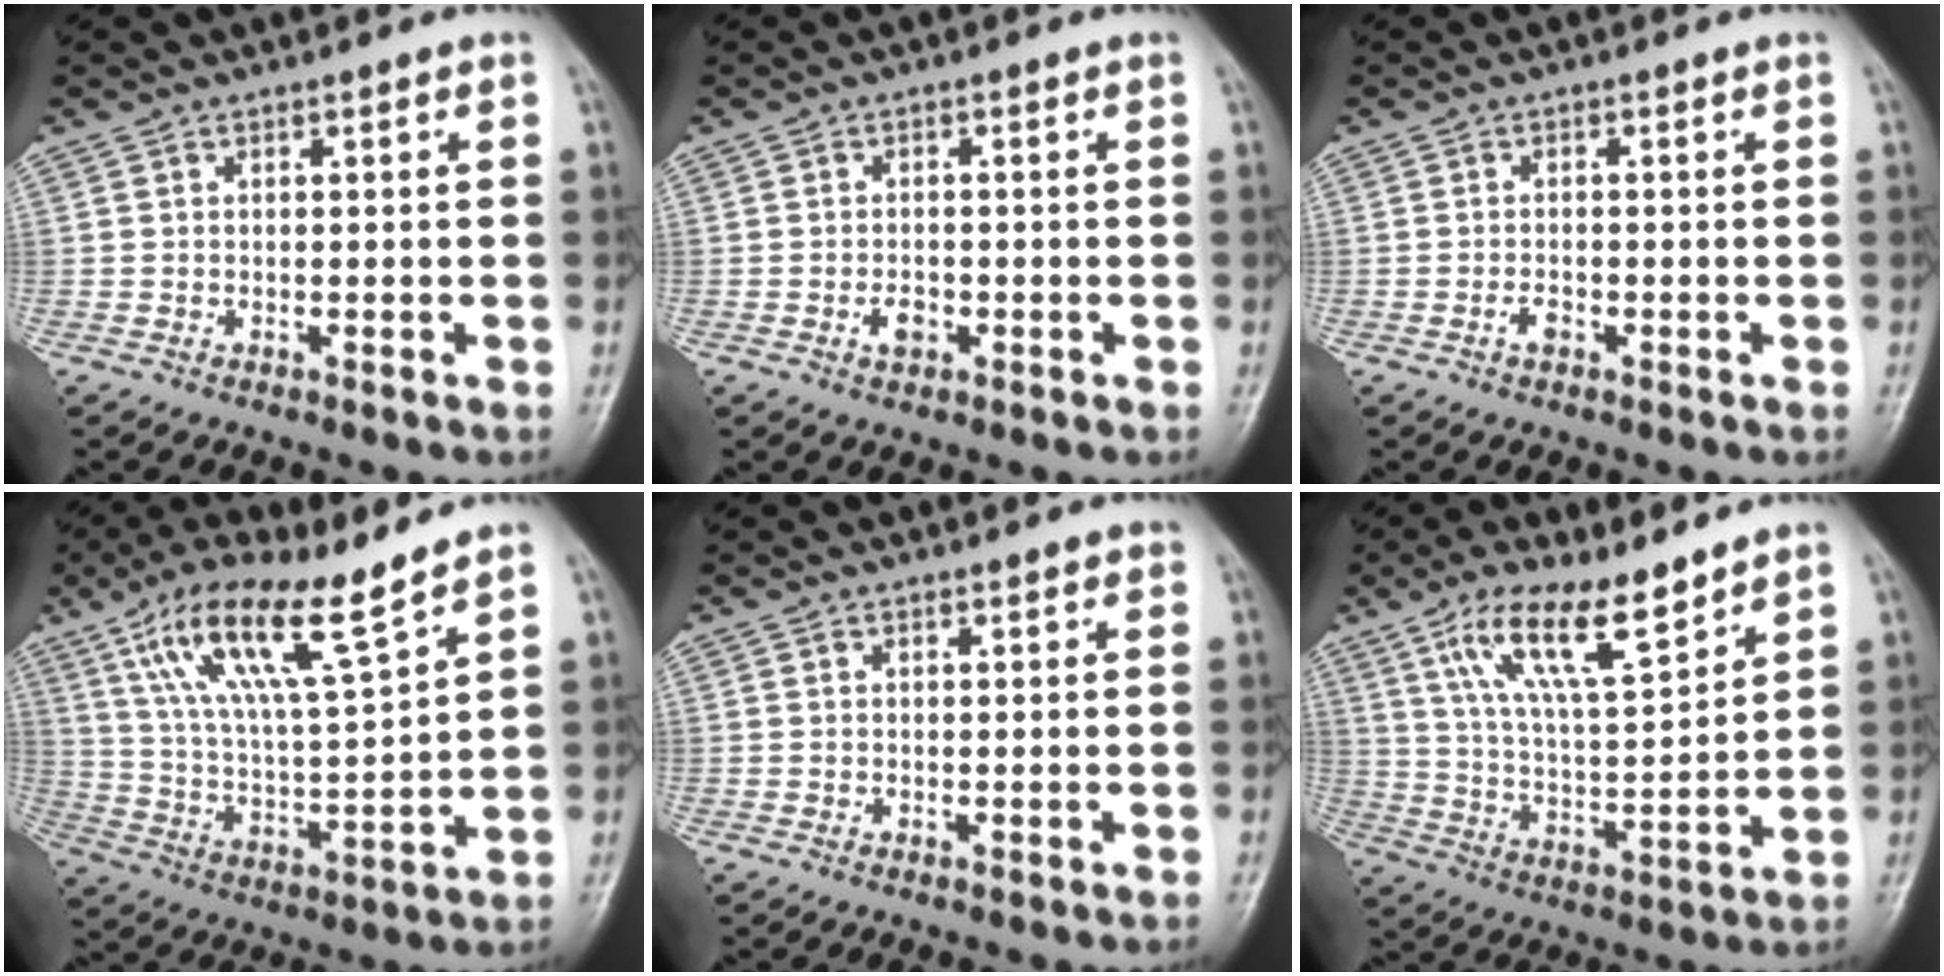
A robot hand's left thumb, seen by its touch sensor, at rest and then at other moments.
{"total": 2.5, "force": [-0.9, 1.6, 1.6], "torque": [-0.022, 0.002, -0.015]}
{"total": 1.6, "force": [-0.8, 1.0, 1.0], "torque": [-0.016, 0.002, -0.016]}
{"total": 16.0, "force": [10.3, 2.9, 11.9], "torque": [-0.211, -0.043, 0.202]}
{"total": 0.8, "force": [0.7, 0.3, 0.3], "torque": [-0.005, -0.004, 0.010]}
{"total": 13.6, "force": [9.0, 3.8, 9.5], "torque": [-0.153, -0.048, 0.173]}